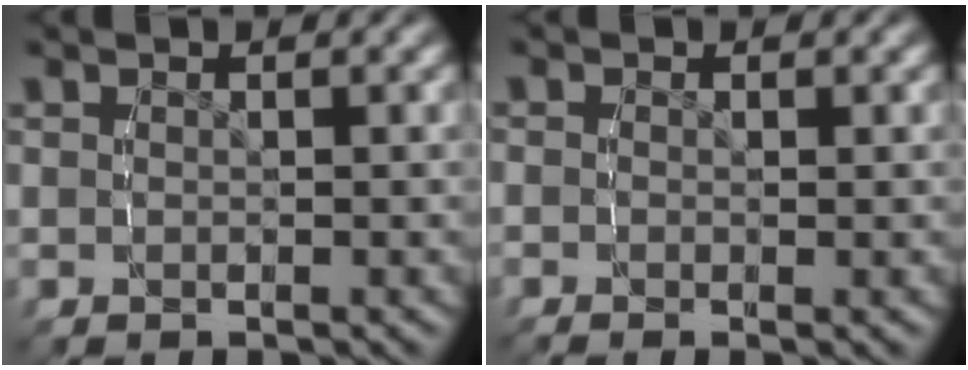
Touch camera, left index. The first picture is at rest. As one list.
[{"total": 0.0}]